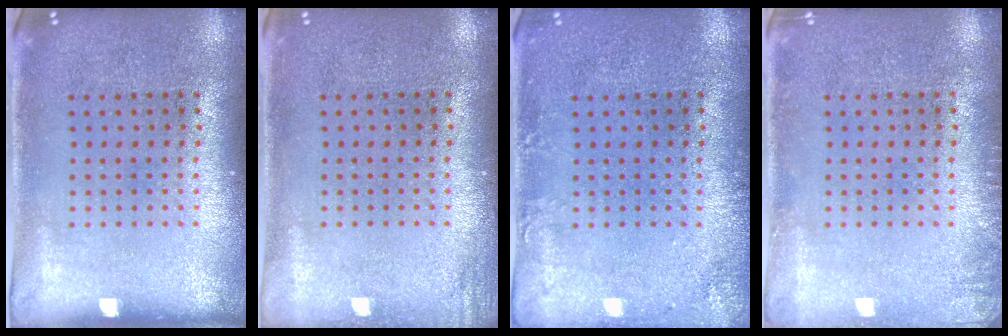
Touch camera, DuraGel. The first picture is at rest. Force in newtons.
{"total": 1.2, "press": 1.2, "slide": 0.3}
{"total": 1.6, "press": 1.6, "slide": 0.1}
{"total": 1.1, "press": 1.1, "slide": 0.2}